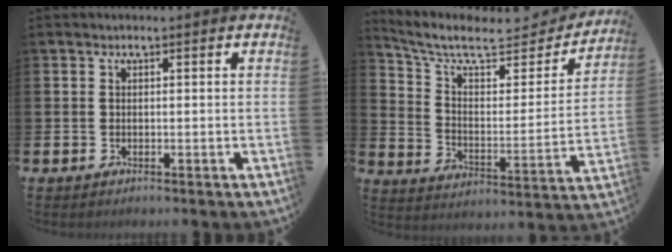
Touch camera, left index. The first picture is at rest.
{"total": 8.5, "force": [7.0, 3.0, 3.8], "torque": [-0.099, -0.051, 0.114]}